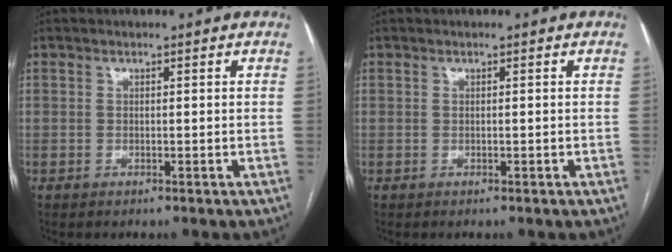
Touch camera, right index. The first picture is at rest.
{"total": 0.0}